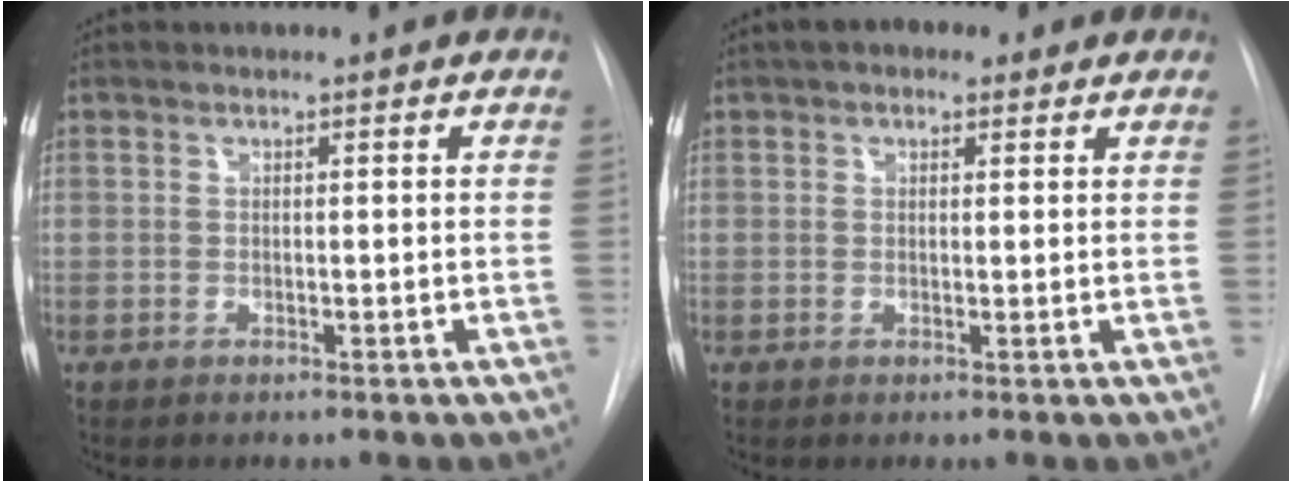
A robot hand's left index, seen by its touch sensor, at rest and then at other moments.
{"total": 3.5, "force": [2.2, 2.0, 1.9], "torque": [-0.030, 0.019, 0.029]}